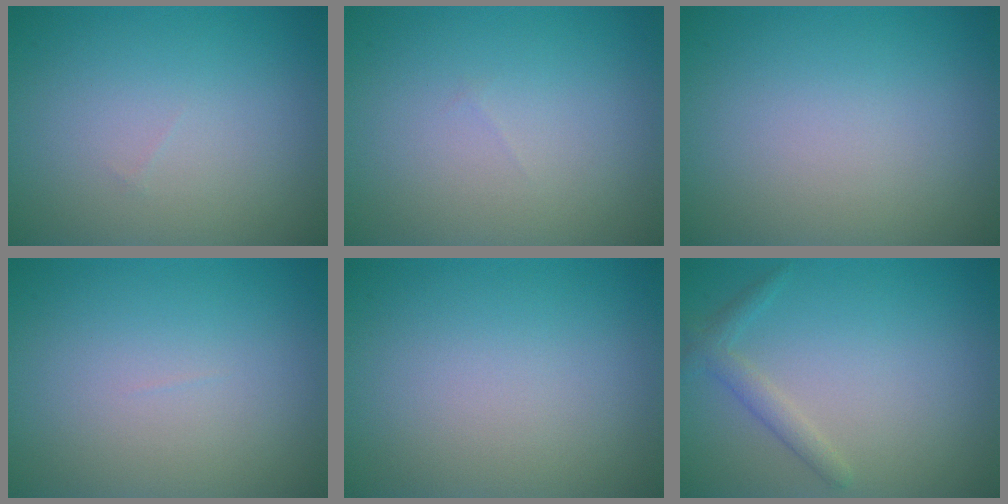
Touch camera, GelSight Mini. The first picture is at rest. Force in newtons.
{"total": 0.0}
{"total": 0.0}
{"total": 0.0}
{"total": 0.0}
{"total": 1.7, "press": 1.7, "slide": 0.0}